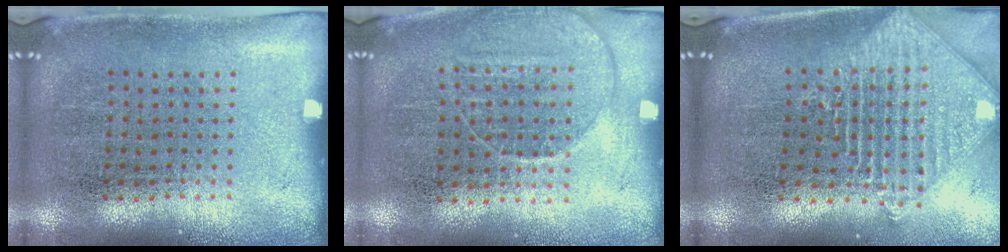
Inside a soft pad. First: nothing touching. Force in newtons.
{"total": 1.4, "press": 1.3, "slide": 0.5}
{"total": 2.2, "press": 1.7, "slide": 1.3}